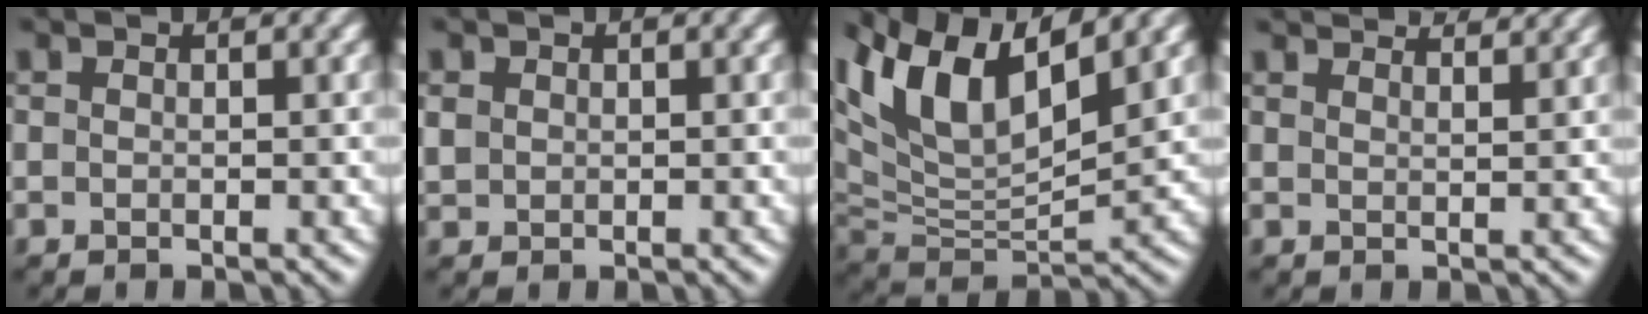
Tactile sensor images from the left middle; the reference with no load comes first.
{"total": 1.0, "force": [0.0, 1.0, 0.1], "torque": [-0.006, -0.004, 0.003]}
{"total": 9.5, "force": [5.3, 3.5, 7.1], "torque": [-0.147, 0.013, 0.099]}
{"total": 4.7, "force": [4.3, 0.8, 1.7], "torque": [-0.033, 0.021, 0.046]}